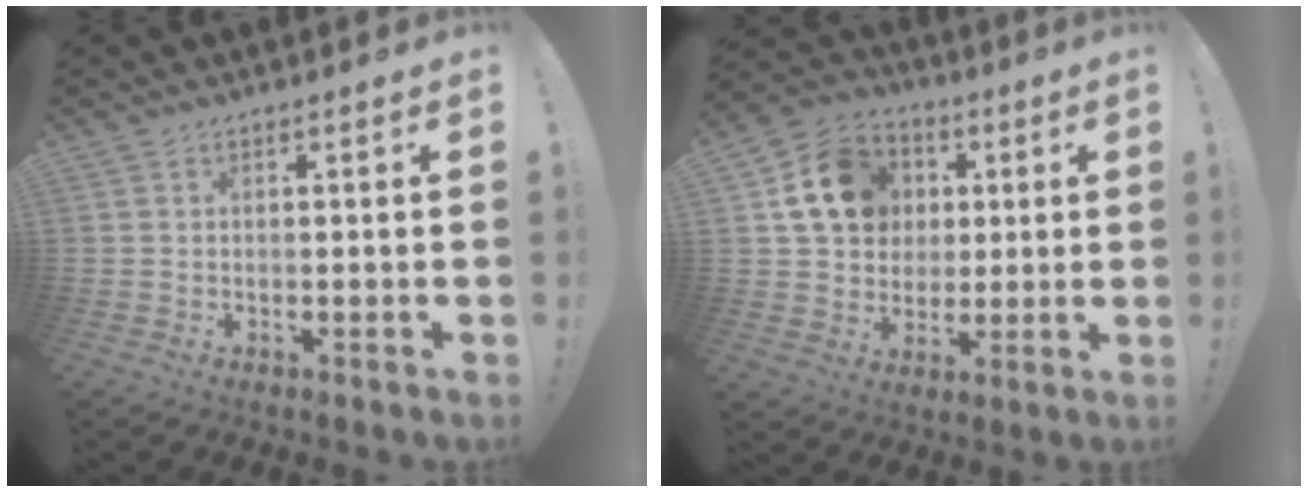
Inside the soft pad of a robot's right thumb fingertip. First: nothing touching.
{"total": 16.6, "force": [4.8, 13.9, 7.9], "torque": [-0.104, 0.000, 0.106]}